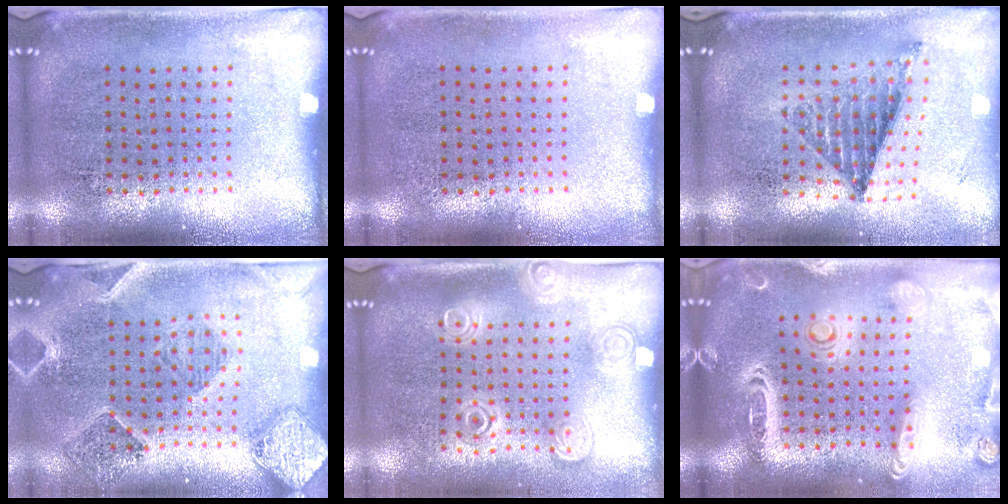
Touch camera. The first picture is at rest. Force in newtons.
{"total": 0.0}
{"total": 0.9, "press": 0.9, "slide": 0.3}
{"total": 1.6, "press": 1.5, "slide": 0.3}
{"total": 1.5, "press": 1.4, "slide": 0.7}
{"total": 2.6, "press": 2.3, "slide": 1.2}